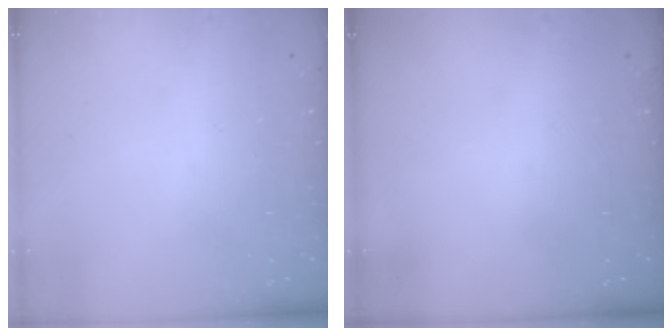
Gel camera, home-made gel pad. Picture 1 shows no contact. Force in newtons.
{"total": 0.0}